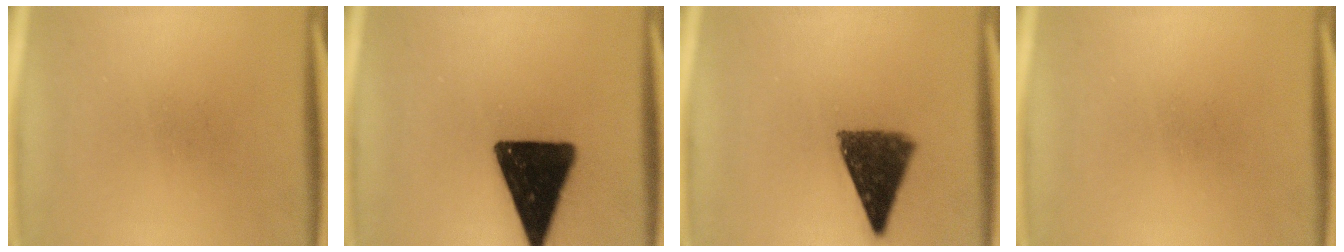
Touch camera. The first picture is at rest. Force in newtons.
{"total": 18.7}
{"total": 10.8}
{"total": 0.0}